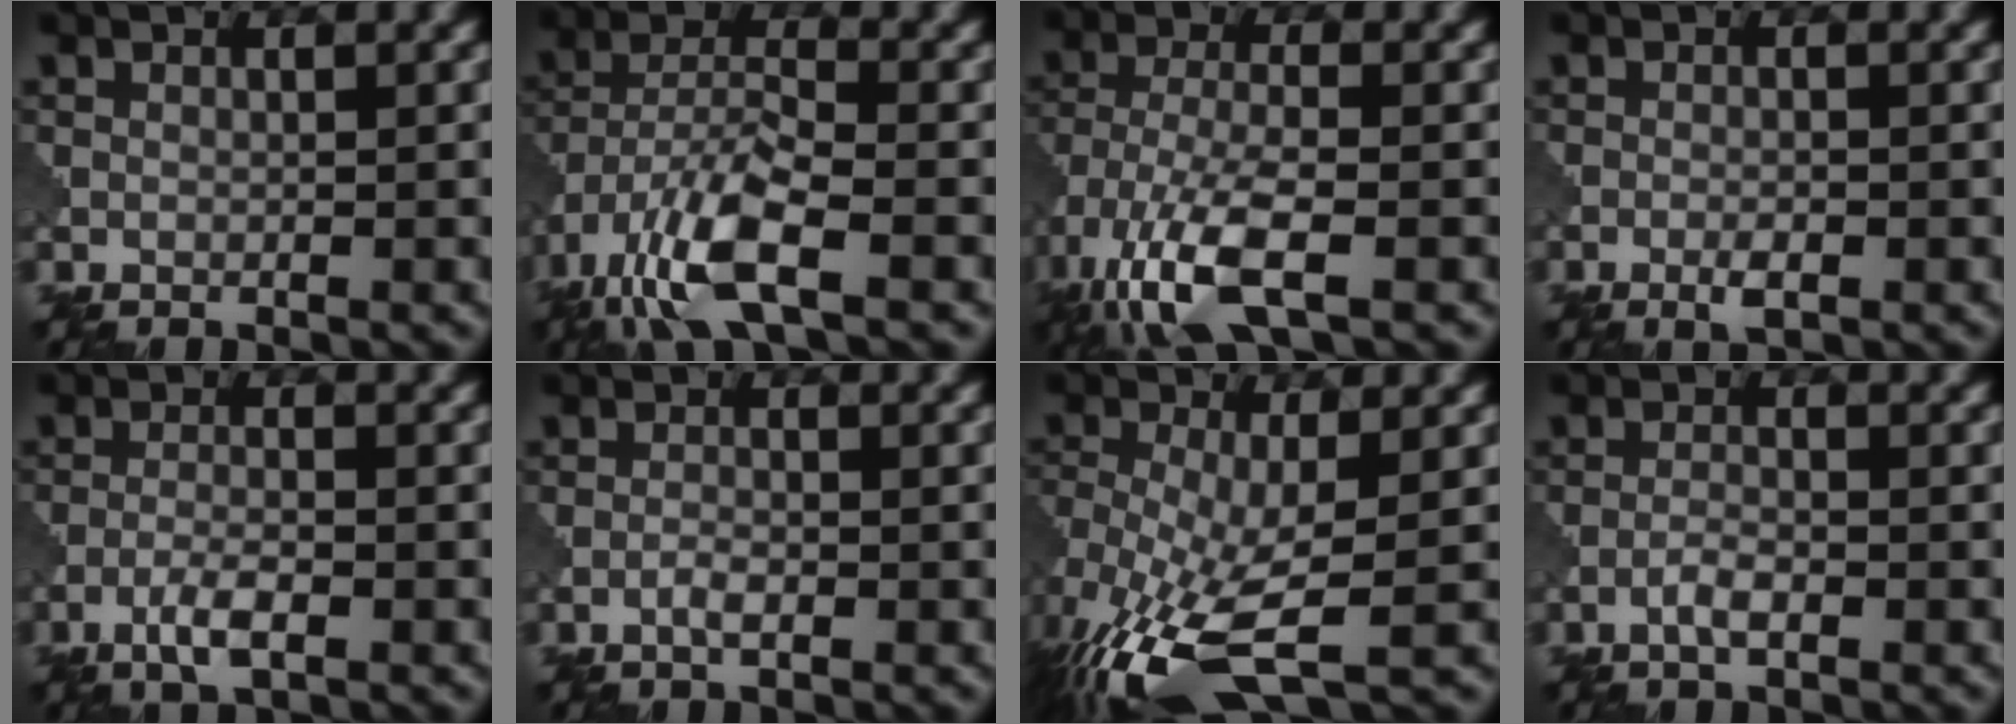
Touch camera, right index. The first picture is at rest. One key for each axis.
{"total": 8.6, "fx": -5.0, "fy": 2.6, "fz": 6.5, "tx": -0.130, "ty": -0.001, "tz": -0.106}
{"total": 8.8, "fx": -4.8, "fy": 3.2, "fz": 6.7, "tx": -0.153, "ty": -0.014, "tz": -0.097}
{"total": 1.5, "fx": -0.8, "fy": 0.4, "fz": 1.3, "tx": -0.025, "ty": -0.001, "tz": -0.016}
{"total": 2.6, "fx": -1.4, "fy": 0.6, "fz": 2.1, "tx": -0.045, "ty": 0.003, "tz": -0.031}
{"total": 1.1, "fx": -0.6, "fy": 0.2, "fz": 0.9, "tx": -0.020, "ty": 0.003, "tz": -0.014}
{"total": 9.6, "fx": -4.1, "fy": 3.9, "fz": 7.8, "tx": -0.171, "ty": -0.017, "tz": -0.079}
{"total": 1.6, "fx": -0.8, "fy": 0.3, "fz": 1.3, "tx": -0.026, "ty": 0.004, "tz": -0.021}